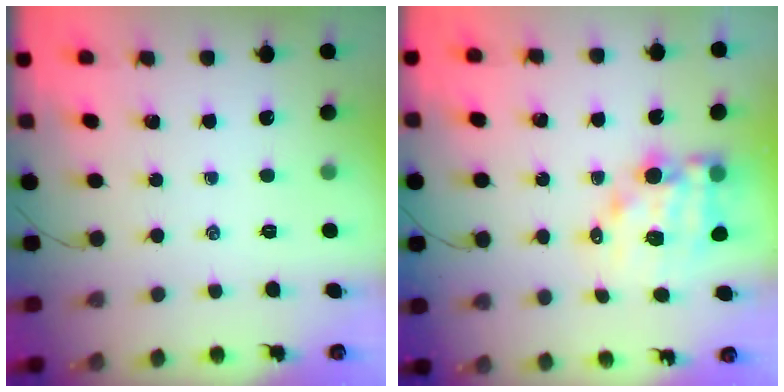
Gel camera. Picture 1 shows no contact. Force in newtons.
{"total": 10.8, "press": 10.3, "slide": 3.0}